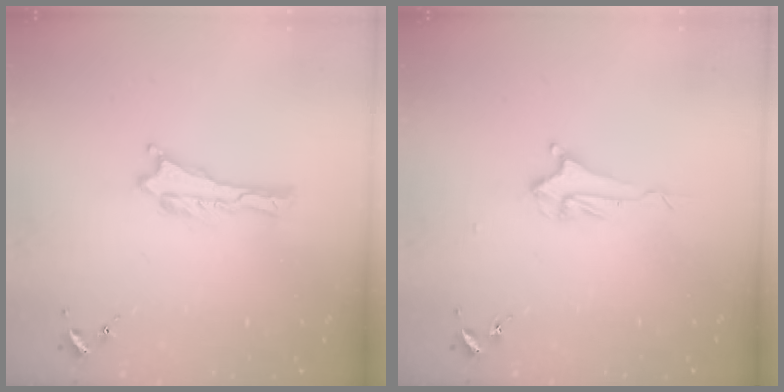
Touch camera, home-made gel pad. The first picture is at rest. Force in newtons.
{"total": 2.2, "press": 2.2, "slide": 0.3}